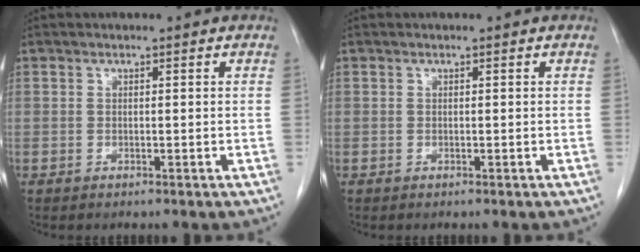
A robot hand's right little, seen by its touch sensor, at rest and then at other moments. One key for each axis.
{"total": 0.0}